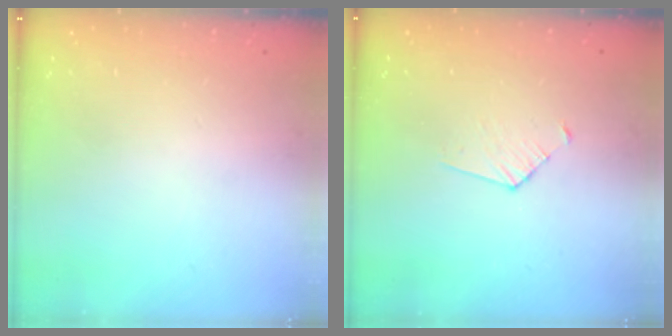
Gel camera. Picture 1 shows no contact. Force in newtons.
{"total": 3.8, "press": 3.8, "slide": 0.3}